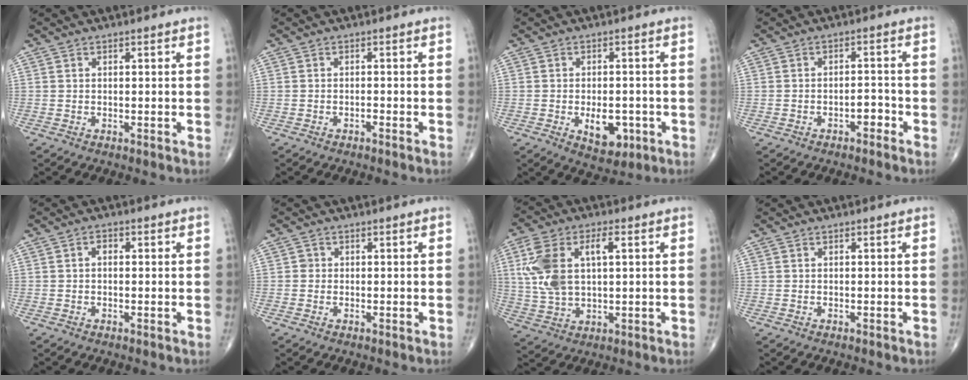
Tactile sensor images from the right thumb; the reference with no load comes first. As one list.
[{"total": 0.6, "force": [-0.6, 0.0, 0.3], "torque": [-0.006, 0.002, -0.011]}, {"total": 7.0, "force": [-2.1, 4.0, 5.2], "torque": [-0.056, 0.003, -0.021]}, {"total": 2.8, "force": [-1.7, 1.3, 1.8], "torque": [-0.016, 0.017, -0.028]}, {"total": 1.7, "force": [0.2, 1.1, 1.3], "torque": [-0.018, 0.006, 0.000]}, {"total": 1.0, "force": [0.0, 0.9, 0.2], "torque": [0.003, 0.003, -0.002]}, {"total": 13.1, "force": [2.9, 6.8, 10.8], "torque": [-0.229, 0.012, 0.061]}, {"total": 0.0}]